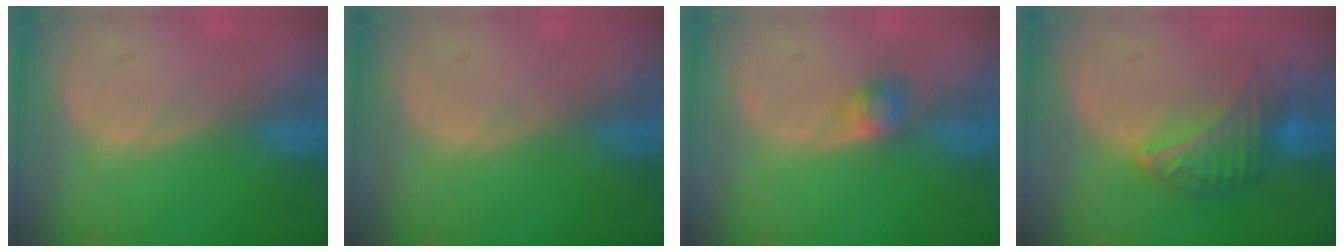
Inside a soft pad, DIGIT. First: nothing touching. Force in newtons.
{"total": 0.0}
{"total": 2.8, "press": 2.6, "slide": 1.0}
{"total": 6.6, "press": 6.5, "slide": 1.0}